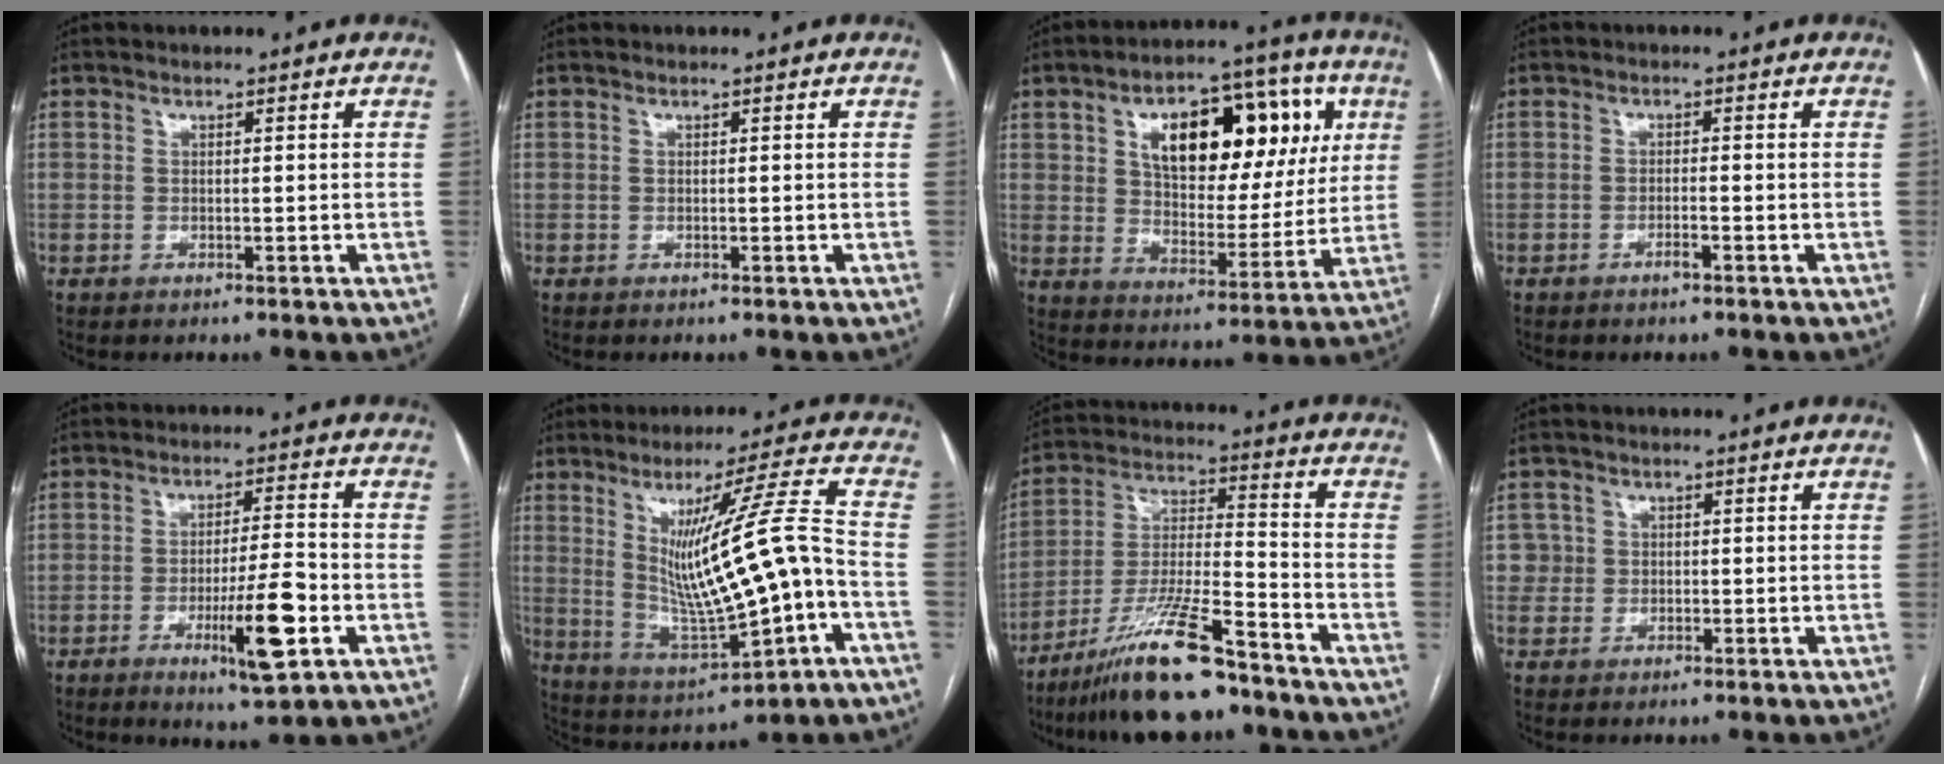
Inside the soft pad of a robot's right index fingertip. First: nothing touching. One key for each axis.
{"total": 0.0}
{"total": 20.2, "fx": 6.9, "fy": 9.8, "fz": 16.3, "tx": -0.234, "ty": 0.038, "tz": 0.107}
{"total": 1.5, "fx": -0.9, "fy": 0.1, "fz": 1.2, "tx": -0.025, "ty": -0.001, "tz": -0.015}
{"total": 10.0, "fx": -3.6, "fy": 1.2, "fz": 9.3, "tx": -0.151, "ty": -0.009, "tz": -0.054}
{"total": 16.9, "fx": -1.1, "fy": 0.8, "fz": 16.8, "tx": -0.290, "ty": -0.007, "tz": -0.007}
{"total": 14.6, "fx": -10.9, "fy": 1.7, "fz": 9.5, "tx": -0.187, "ty": -0.016, "tz": -0.197}
{"total": 2.6, "fx": 0.4, "fy": 2.6, "fz": -0.3, "tx": 0.025, "ty": 0.011, "tz": 0.002}